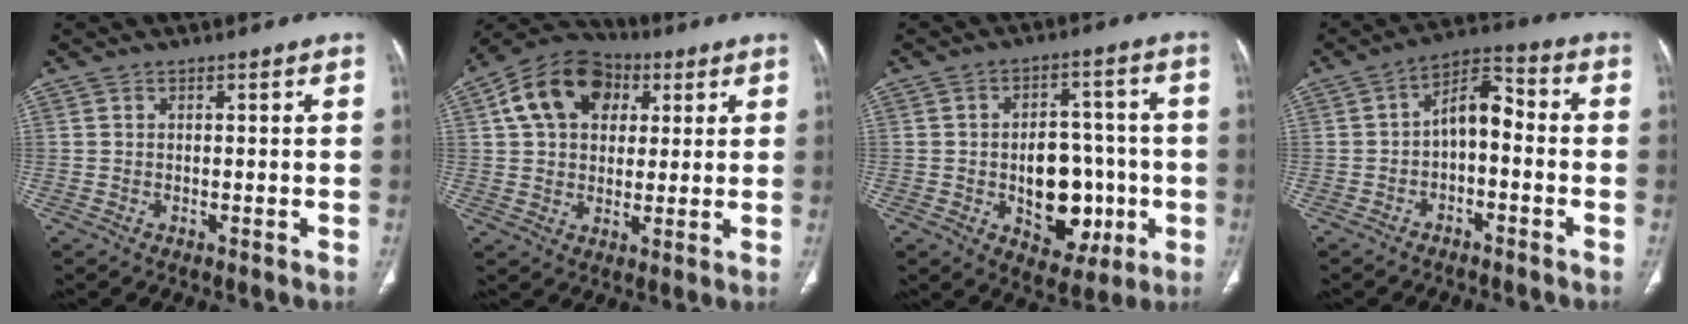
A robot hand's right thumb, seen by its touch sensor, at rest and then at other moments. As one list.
[{"total": 14.8, "force": [4.9, 10.7, 9.1], "torque": [-0.139, 0.010, 0.074]}, {"total": 13.6, "force": [-2.7, 9.1, 9.7], "torque": [-0.091, 0.026, -0.024]}, {"total": 7.7, "force": [-1.5, 4.3, 6.2], "torque": [-0.090, 0.043, -0.036]}]